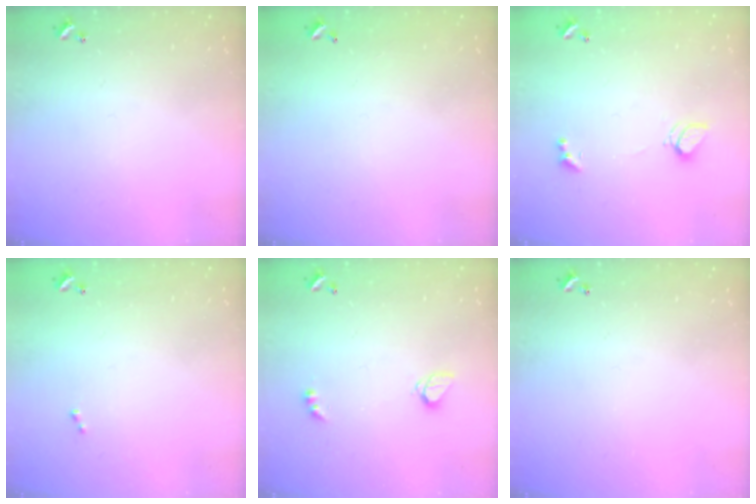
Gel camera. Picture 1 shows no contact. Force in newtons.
{"total": 2.8, "press": 2.8, "slide": 0.1}
{"total": 2.5, "press": 2.5, "slide": 0.6}
{"total": 0.0}
{"total": 3.3, "press": 3.3, "slide": 0.2}
{"total": 0.0}